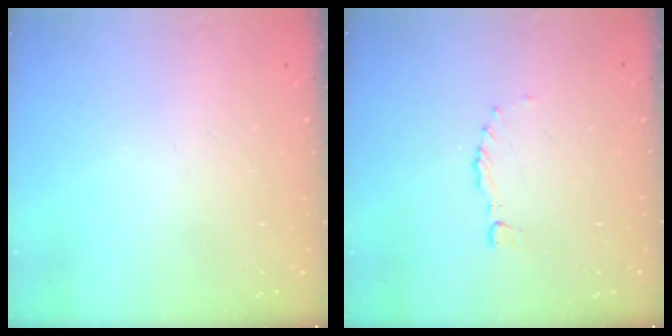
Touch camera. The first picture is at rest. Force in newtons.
{"total": 0.0}